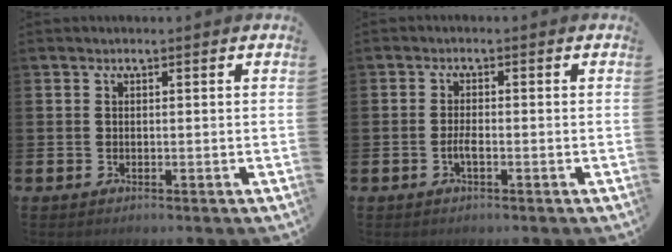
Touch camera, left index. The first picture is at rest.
{"total": 1.7, "force": [-0.7, 0.5, 1.5], "torque": [-0.033, 0.004, -0.012]}